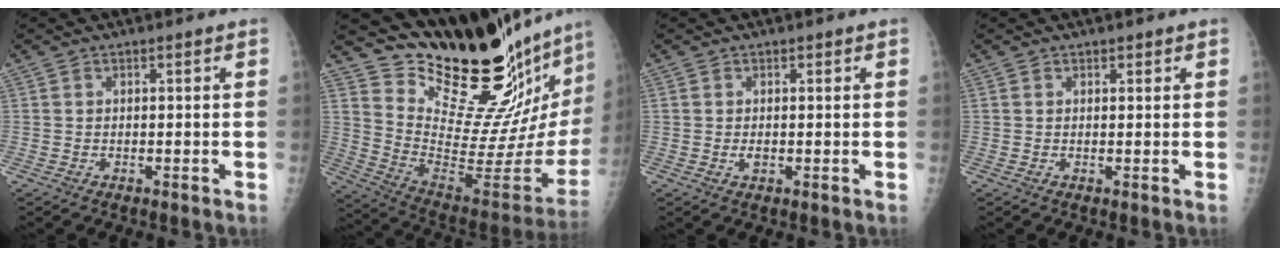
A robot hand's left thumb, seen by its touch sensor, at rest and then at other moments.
{"total": 28.6, "force": [25.4, 4.0, 12.3], "torque": [-0.159, -0.218, 0.369]}
{"total": 1.0, "force": [0.1, 0.7, 0.7], "torque": [-0.007, -0.001, 0.001]}
{"total": 0.8, "force": [0.6, 0.3, 0.3], "torque": [0.006, -0.003, 0.007]}